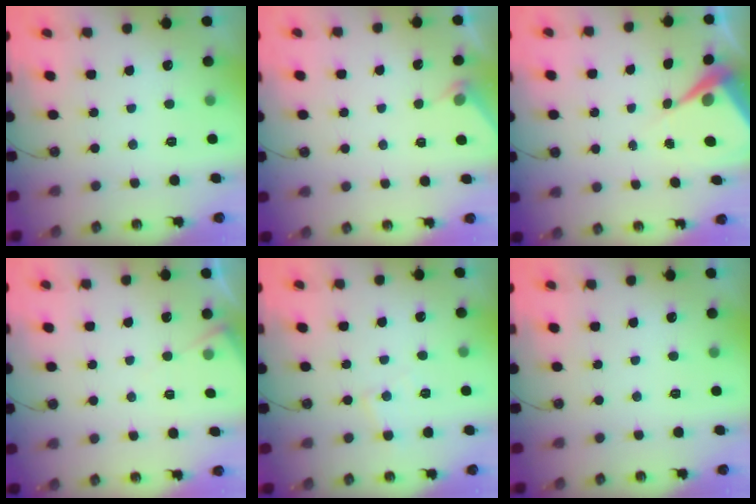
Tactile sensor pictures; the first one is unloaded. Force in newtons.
{"total": 3.0, "press": 2.9, "slide": 0.4}
{"total": 6.0, "press": 6.0, "slide": 0.3}
{"total": 5.3, "press": 5.3, "slide": 0.5}
{"total": 4.9, "press": 4.9, "slide": 0.4}
{"total": 0.0}